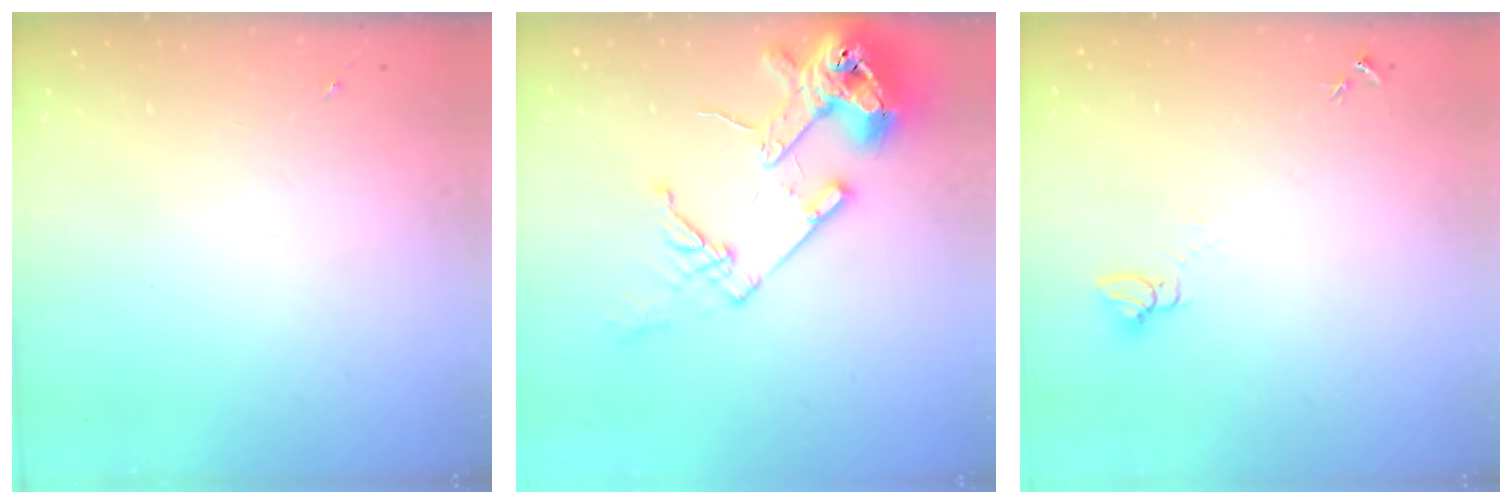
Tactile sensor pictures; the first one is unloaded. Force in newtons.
{"total": 18.6, "press": 18.4, "slide": 2.2}
{"total": 3.2, "press": 3.2, "slide": 0.1}